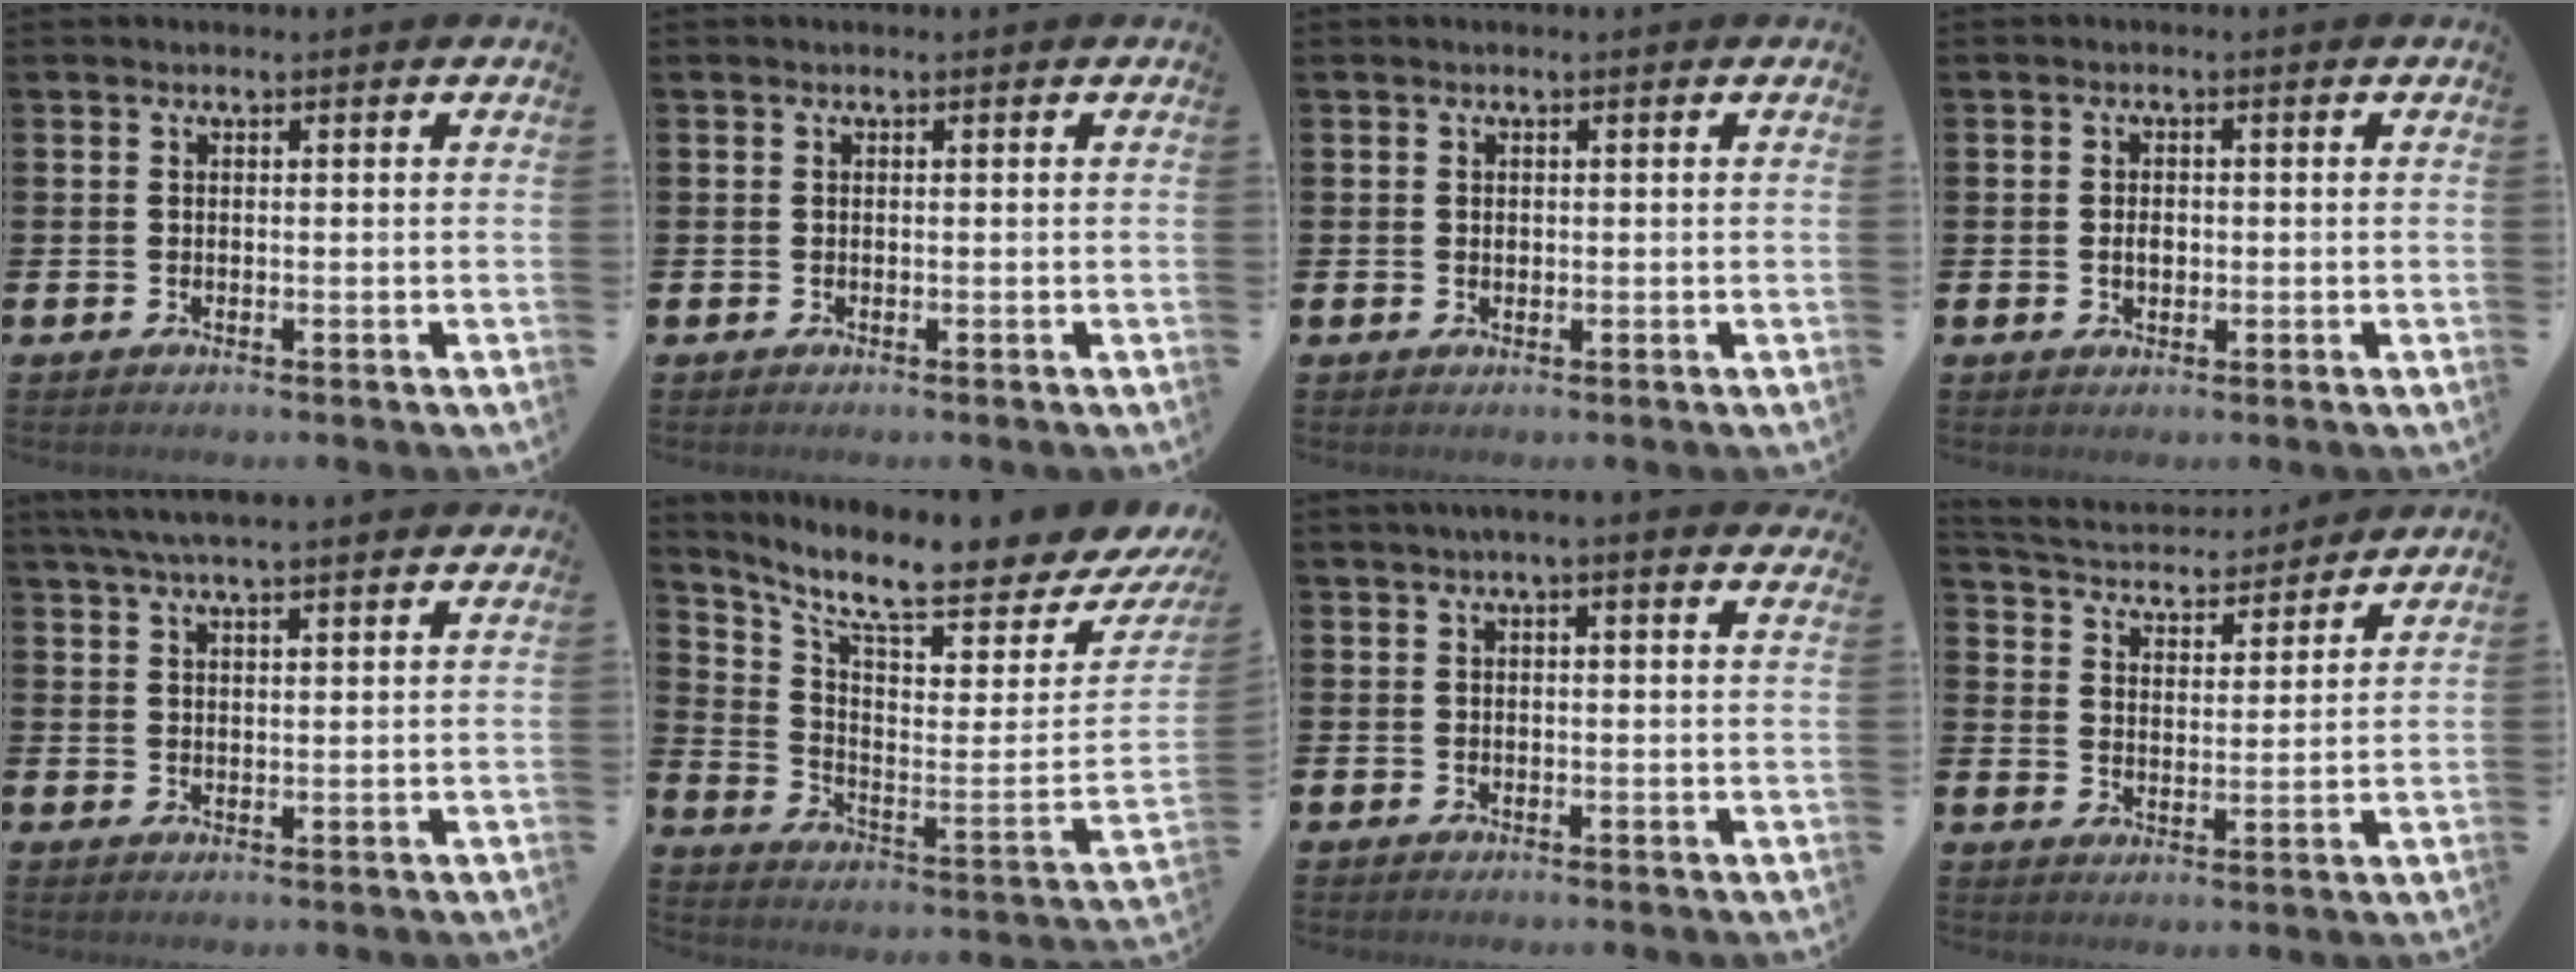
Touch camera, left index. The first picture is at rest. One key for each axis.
{"total": 0.0}
{"total": 0.6, "fx": 0.2, "fy": 0.4, "fz": 0.3, "tx": 0.001, "ty": 0.001, "tz": 0.001}
{"total": 1.8, "fx": -0.1, "fy": 1.2, "fz": 1.4, "tx": -0.018, "ty": 0.004, "tz": -0.005}
{"total": 5.0, "fx": 4.6, "fy": 0.3, "fz": 2.1, "tx": -0.050, "ty": -0.008, "tz": 0.083}
{"total": 8.6, "fx": 7.4, "fy": 1.5, "fz": 4.1, "tx": -0.090, "ty": -0.090, "tz": 0.119}
{"total": 1.8, "fx": 1.5, "fy": -0.1, "fz": 1.0, "tx": -0.018, "ty": 0.000, "tz": 0.027}
{"total": 4.7, "fx": 4.6, "fy": 1.1, "fz": 0.4, "tx": -0.038, "ty": -0.034, "tz": 0.077}